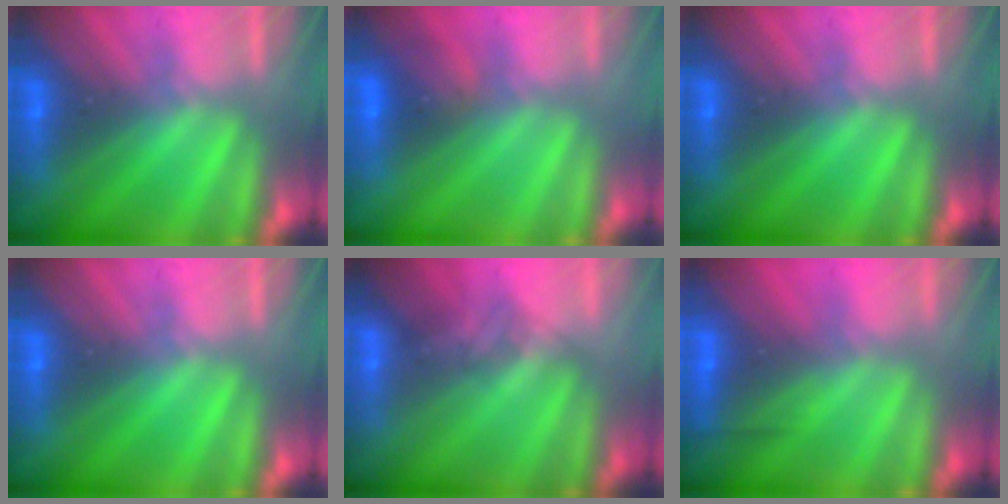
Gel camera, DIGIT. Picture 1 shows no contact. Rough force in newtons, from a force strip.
{"total": 1.4}
{"total": 0.0}
{"total": 0.0}
{"total": 1.6}
{"total": 2.4}